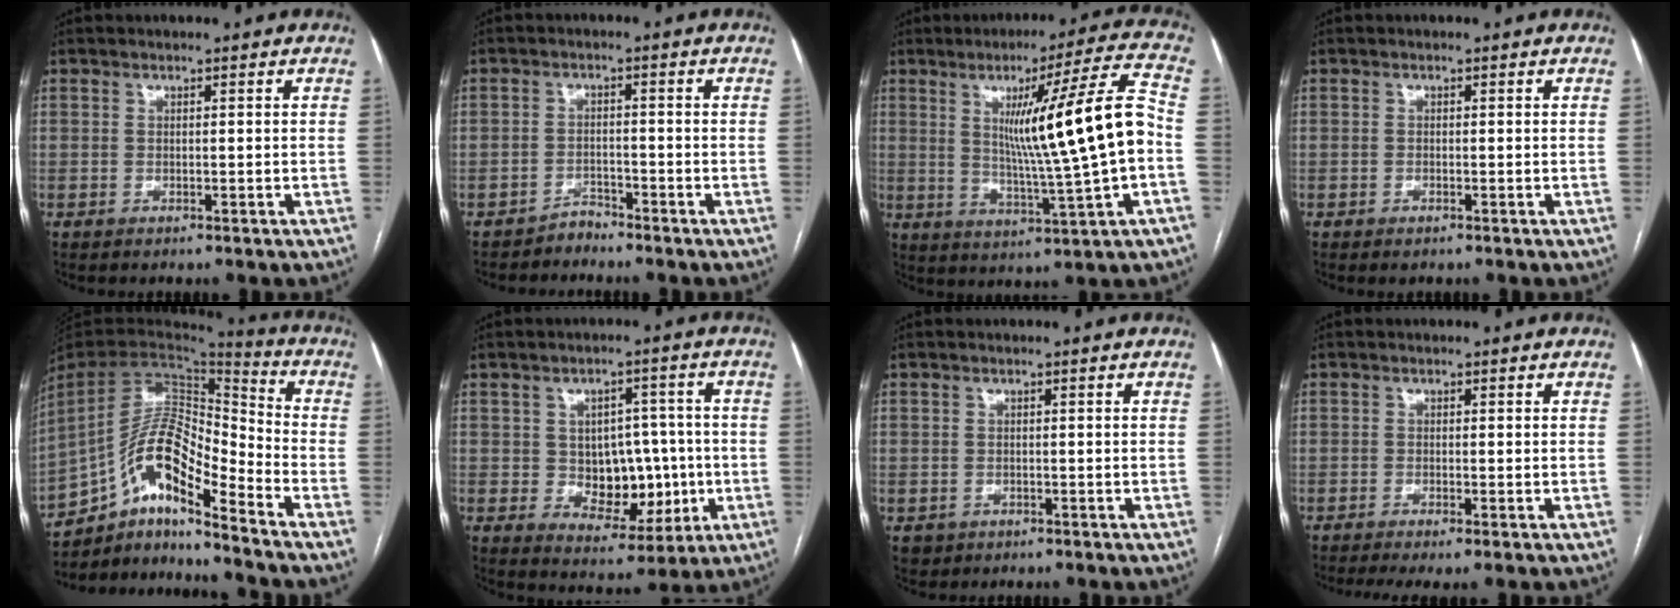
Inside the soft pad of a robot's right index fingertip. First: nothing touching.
{"total": 2.1, "force": [-1.9, 0.7, -0.4], "torque": [0.014, 0.000, -0.033]}
{"total": 16.7, "force": [0.9, -1.4, 16.6], "torque": [-0.249, -0.002, 0.010]}
{"total": 0.7, "force": [-0.5, 0.3, 0.4], "torque": [-0.007, -0.001, -0.005]}
{"total": 15.2, "force": [-9.8, 3.1, 11.2], "torque": [-0.206, 0.029, -0.171]}
{"total": 9.8, "force": [-0.7, 6.6, 7.2], "torque": [-0.096, 0.019, 0.005]}
{"total": 1.9, "force": [-0.8, 1.7, 0.2], "torque": [-0.004, 0.004, -0.007]}
{"total": 3.2, "force": [-2.0, 0.4, 2.5], "torque": [-0.044, -0.008, -0.034]}